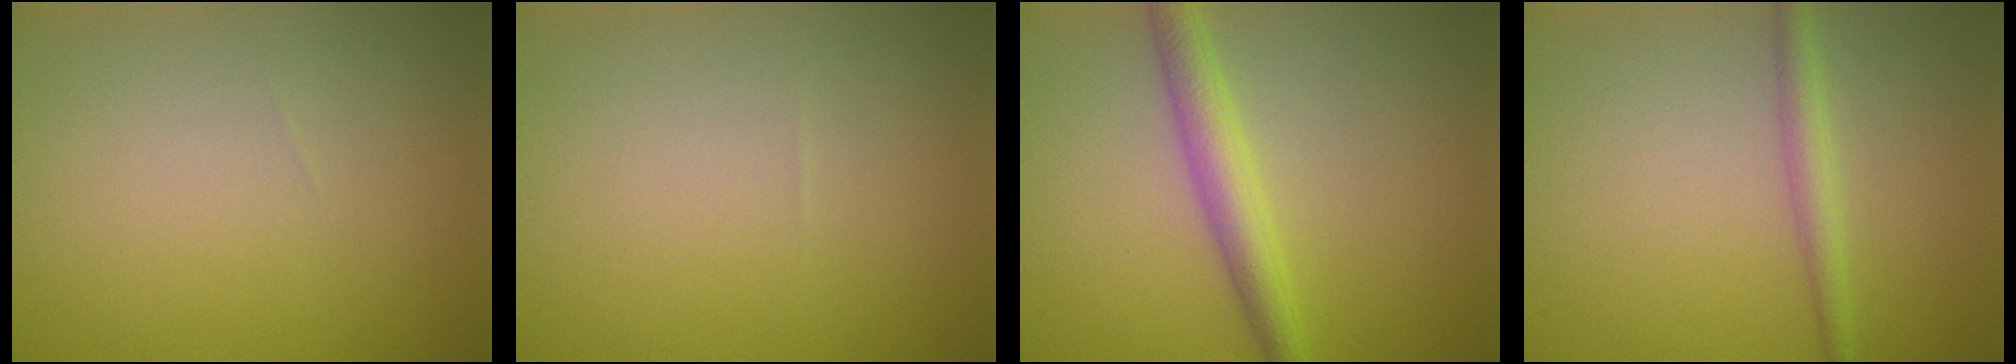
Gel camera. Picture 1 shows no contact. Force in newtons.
{"total": 0.0}
{"total": 3.5, "press": 3.5, "slide": 0.1}
{"total": 2.0, "press": 2.0, "slide": 0.0}